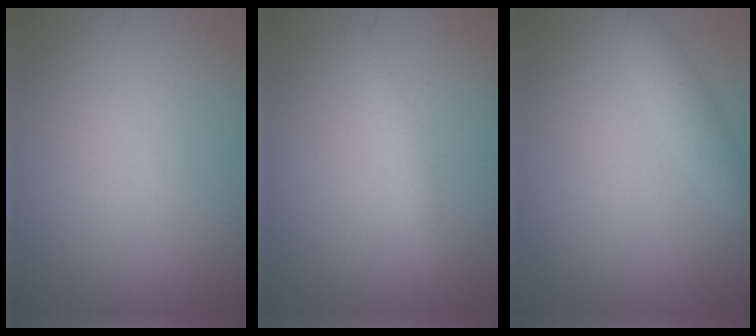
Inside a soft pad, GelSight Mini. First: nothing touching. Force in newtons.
{"total": 1.8, "press": 1.8, "slide": 0.1}
{"total": 1.9, "press": 1.9, "slide": 0.1}